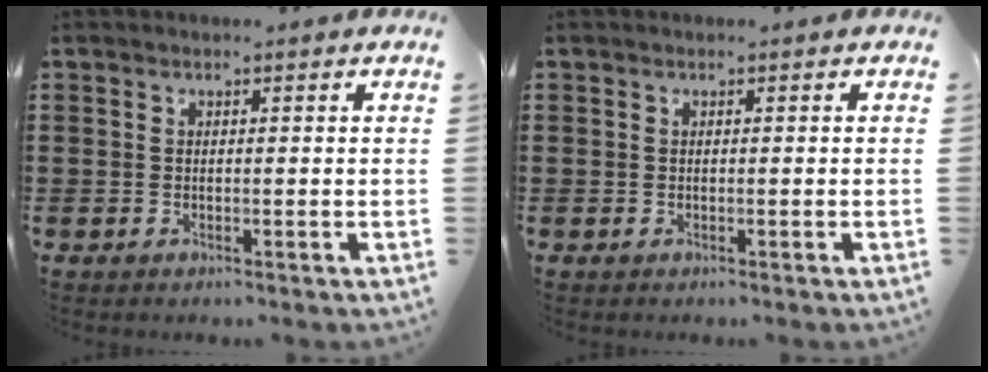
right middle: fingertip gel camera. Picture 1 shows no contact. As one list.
[{"total": 0.0}]